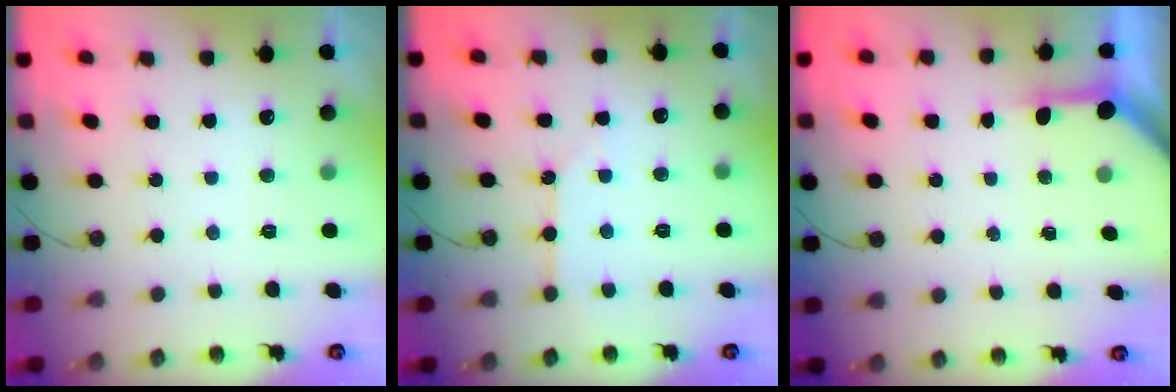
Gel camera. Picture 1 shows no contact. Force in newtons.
{"total": 2.1, "press": 2.1, "slide": 0.3}
{"total": 3.6, "press": 3.6, "slide": 0.4}